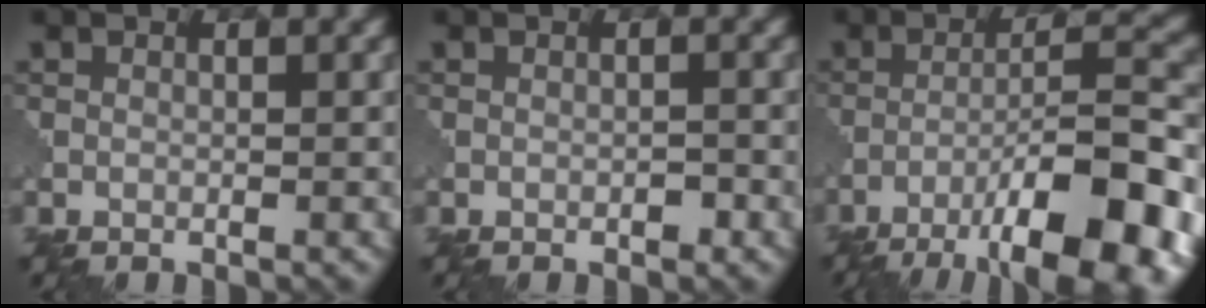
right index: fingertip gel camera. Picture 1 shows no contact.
{"total": 0.8, "force": [-0.3, 0.4, 0.6], "torque": [-0.009, 0.002, -0.005]}
{"total": 12.8, "force": [-7.5, 2.8, 9.9], "torque": [-0.148, 0.010, -0.115]}